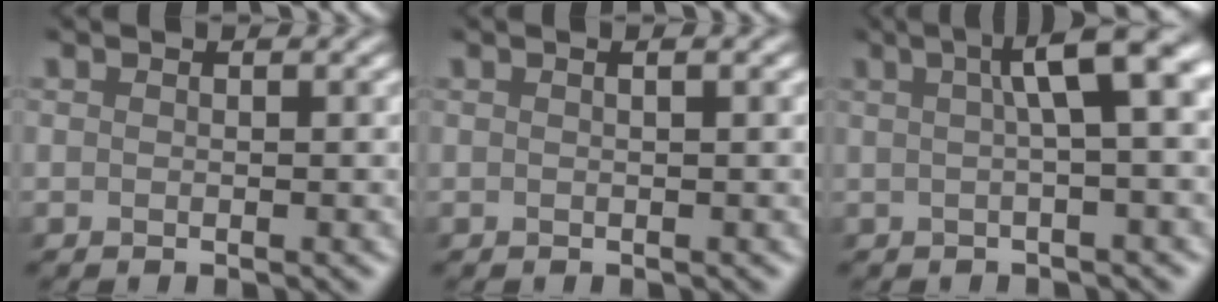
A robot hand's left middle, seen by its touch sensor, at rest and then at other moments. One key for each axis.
{"total": 2.1, "fx": 0.9, "fy": 1.0, "fz": 1.6, "tx": -0.002, "ty": 0.003, "tz": -0.008}
{"total": 7.1, "fx": 1.8, "fy": 2.0, "fz": 6.6, "tx": -0.065, "ty": 0.022, "tz": 0.023}